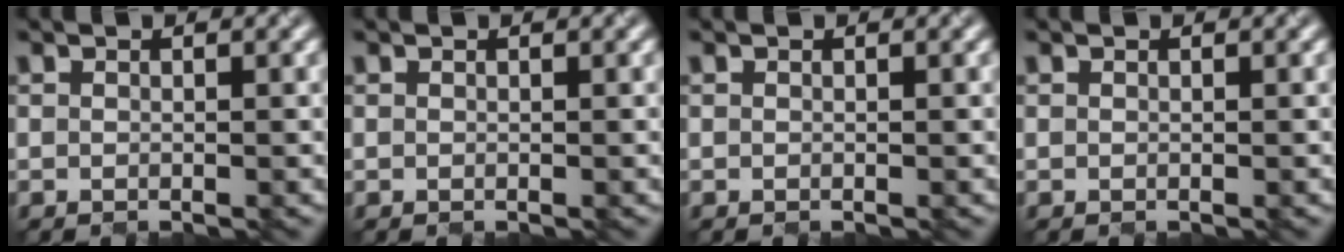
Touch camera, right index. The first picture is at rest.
{"total": 0.0}
{"total": 0.0}
{"total": 0.0}